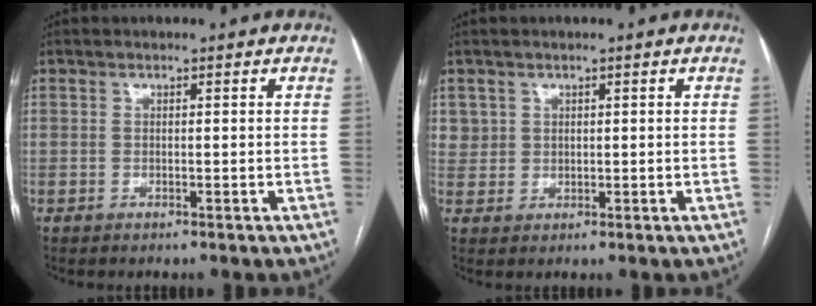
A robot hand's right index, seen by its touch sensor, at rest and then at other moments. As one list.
[{"total": 2.4, "force": [1.1, 2.2, 0.0], "torque": [0.017, 0.004, 0.016]}]